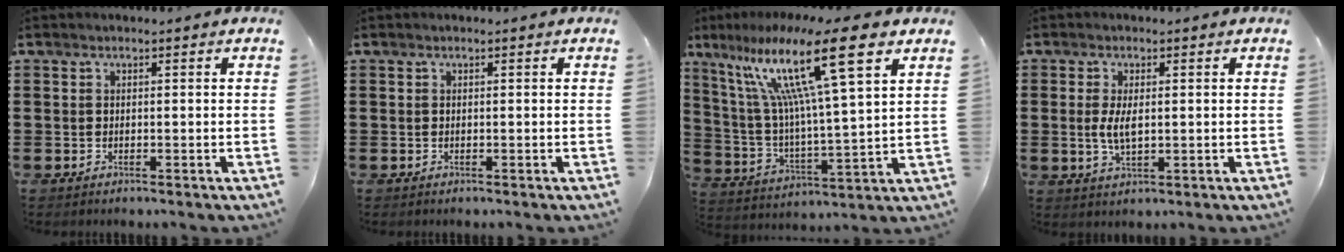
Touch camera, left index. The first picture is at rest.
{"total": 0.0}
{"total": 18.0, "force": [10.3, 2.1, 14.6], "torque": [-0.291, -0.028, 0.157]}
{"total": 3.9, "force": [0.2, 1.6, 3.6], "torque": [-0.085, -0.001, -0.002]}